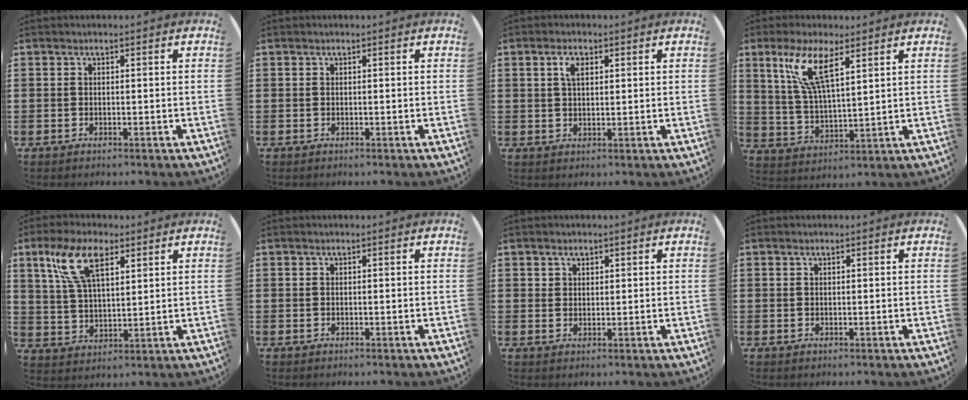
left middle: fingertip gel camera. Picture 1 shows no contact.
{"total": 0.0}
{"total": 2.7, "force": [1.2, 1.4, 2.0], "torque": [-0.036, 0.005, 0.019]}
{"total": 8.2, "force": [5.1, 1.8, 6.1], "torque": [-0.133, -0.005, 0.089]}
{"total": 8.5, "force": [4.9, 3.7, 5.8], "torque": [-0.129, 0.010, 0.089]}
{"total": 0.0}
{"total": 1.3, "force": [1.1, 0.8, 0.0], "torque": [0.007, -0.002, 0.020]}
{"total": 0.0}